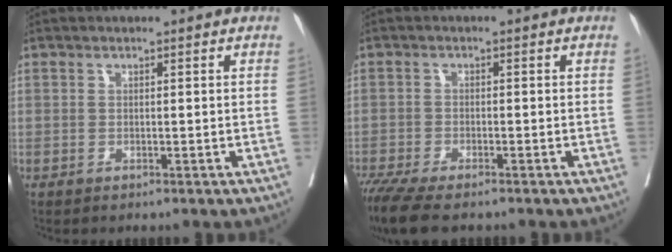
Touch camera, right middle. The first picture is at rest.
{"total": 8.0, "force": [-6.4, 1.6, 4.5], "torque": [-0.078, -0.017, -0.106]}